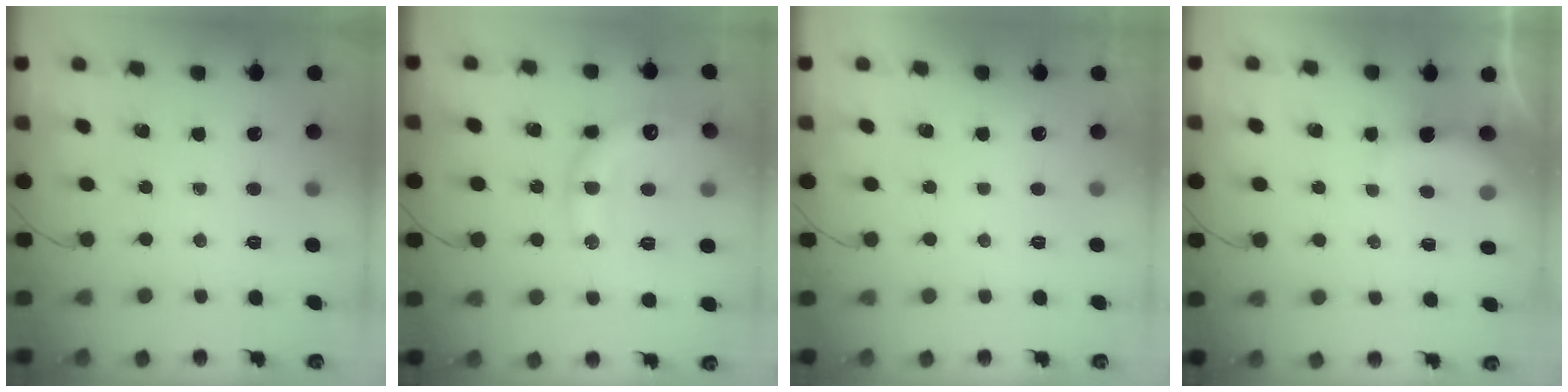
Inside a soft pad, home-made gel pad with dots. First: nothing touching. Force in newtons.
{"total": 16.5, "press": 16.4, "slide": 2.1}
{"total": 3.0, "press": 3.0, "slide": 0.1}
{"total": 2.8, "press": 2.7, "slide": 0.7}